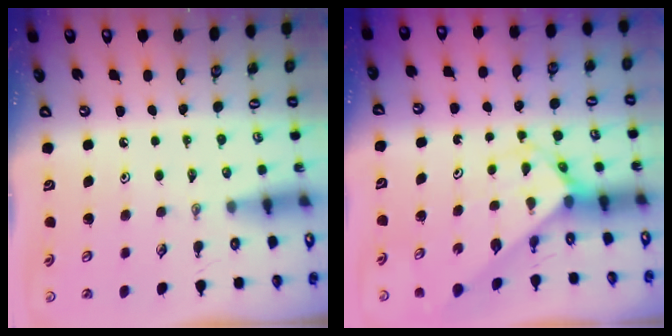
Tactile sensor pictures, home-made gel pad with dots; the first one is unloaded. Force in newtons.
{"total": 2.8, "press": 2.8, "slide": 0.2}